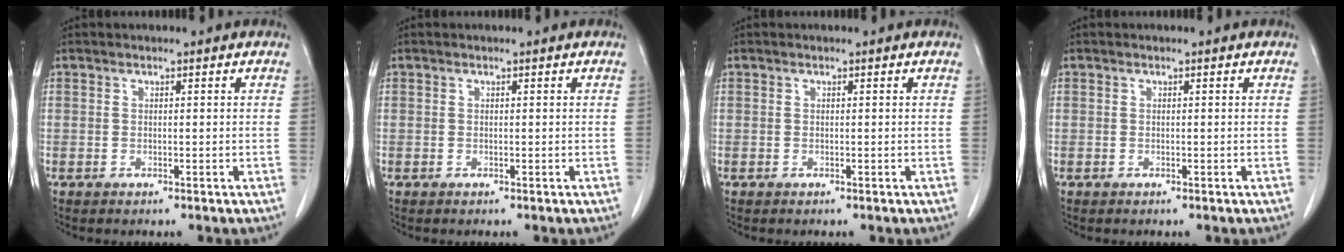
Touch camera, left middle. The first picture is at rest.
{"total": 0.0}
{"total": 0.0}
{"total": 0.0}